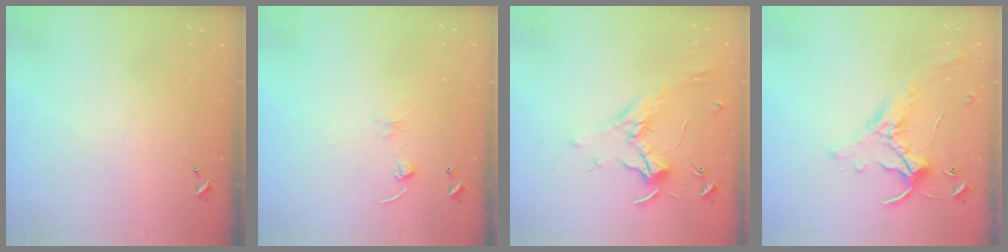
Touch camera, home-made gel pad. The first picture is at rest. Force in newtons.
{"total": 2.4, "press": 2.4, "slide": 0.3}
{"total": 1.7, "press": 1.5, "slide": 0.8}
{"total": 1.6, "press": 1.2, "slide": 1.0}